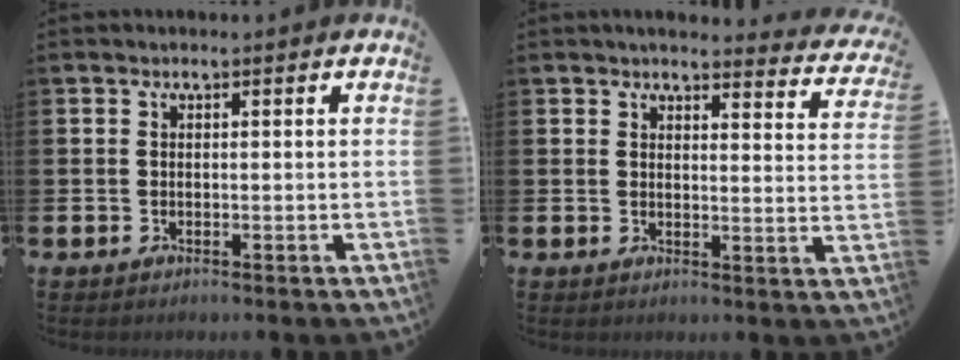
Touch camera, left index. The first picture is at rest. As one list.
[{"total": 3.5, "force": [3.4, 0.5, 0.4], "torque": [-0.007, -0.031, 0.057]}]